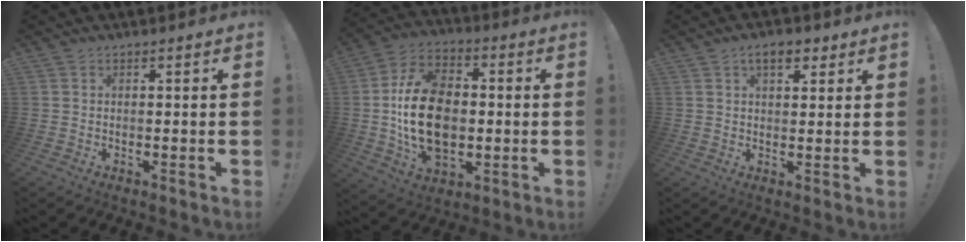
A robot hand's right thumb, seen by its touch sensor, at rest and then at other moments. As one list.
[{"total": 21.4, "force": [-1.3, 15.0, 15.2], "torque": [-0.271, 0.012, -0.016]}, {"total": 5.6, "force": [2.9, 2.9, 3.9], "torque": [-0.056, -0.001, 0.048]}]